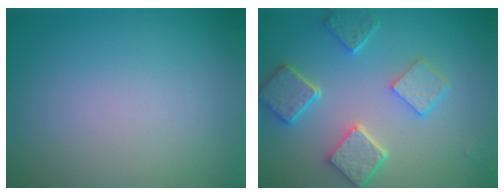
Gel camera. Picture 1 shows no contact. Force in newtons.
{"total": 5.5, "press": 4.3, "slide": 3.3}